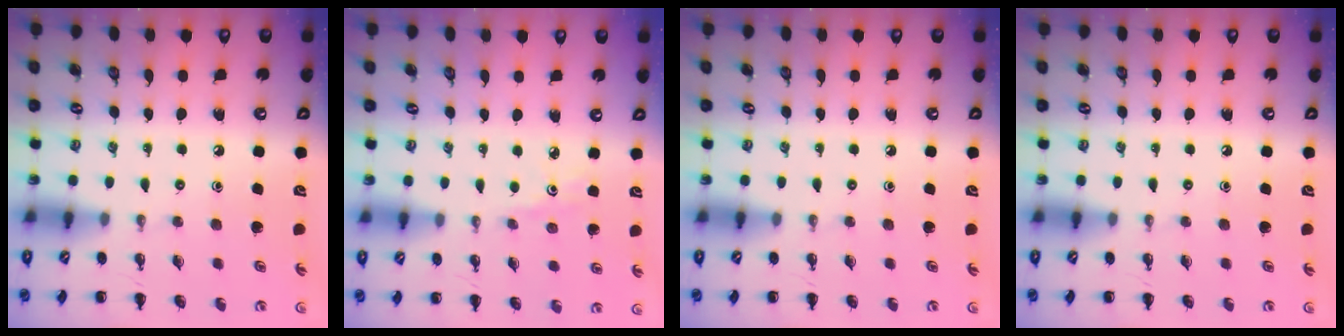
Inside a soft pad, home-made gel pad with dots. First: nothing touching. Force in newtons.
{"total": 2.2, "press": 2.1, "slide": 0.7}
{"total": 0.0}
{"total": 0.0}